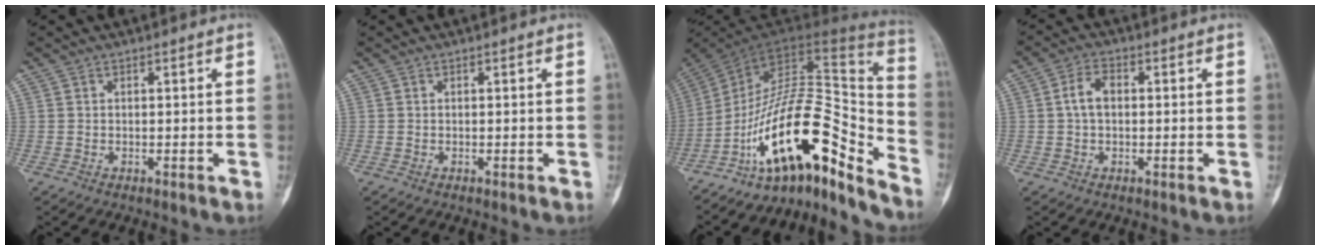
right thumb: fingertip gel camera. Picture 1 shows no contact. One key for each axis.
{"total": 0.0}
{"total": 22.2, "fx": -15.0, "fy": 6.9, "fz": 14.9, "tx": -0.206, "ty": 0.135, "tz": -0.251}
{"total": 4.4, "fx": 0.3, "fy": 2.8, "fz": 3.4, "tx": -0.066, "ty": 0.014, "tz": 0.002}